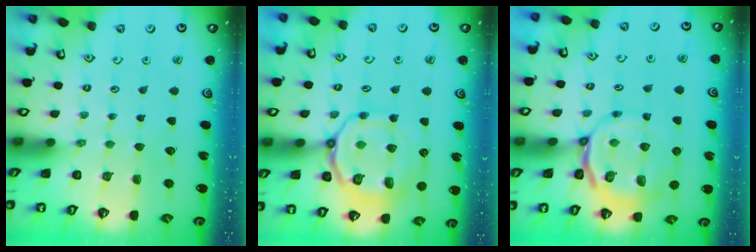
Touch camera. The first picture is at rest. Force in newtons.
{"total": 14.7, "press": 14.6, "slide": 1.7}
{"total": 9.9, "press": 9.7, "slide": 1.8}